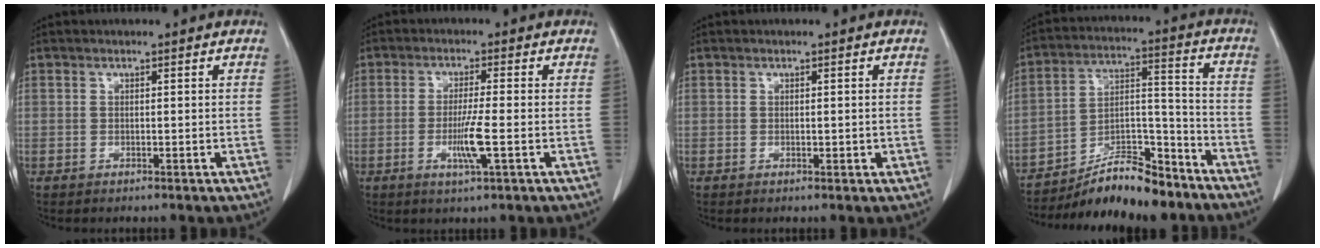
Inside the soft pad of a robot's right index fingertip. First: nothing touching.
{"total": 5.3, "force": [-1.5, -0.3, 5.1], "torque": [-0.098, -0.012, -0.026]}
{"total": 0.9, "force": [-0.1, 0.4, 0.8], "torque": [-0.012, -0.002, 0.002]}
{"total": 13.2, "force": [-11.5, 3.1, 5.7], "torque": [-0.086, 0.032, -0.196]}